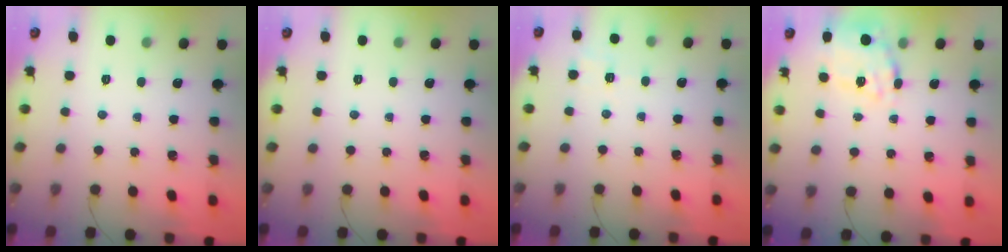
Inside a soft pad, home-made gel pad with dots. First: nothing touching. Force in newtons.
{"total": 0.0}
{"total": 2.6, "press": 2.1, "slide": 1.6}
{"total": 17.1, "press": 16.8, "slide": 3.4}